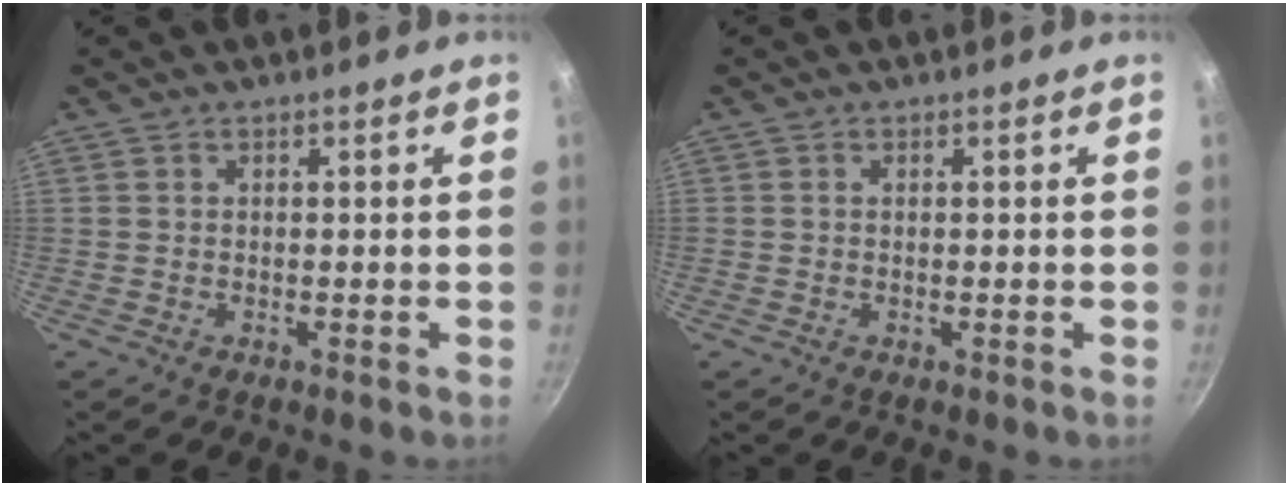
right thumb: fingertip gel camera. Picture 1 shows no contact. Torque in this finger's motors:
{"motor_torque": [-0.26, 0.08, 0.04, 0.30, -0.02]}